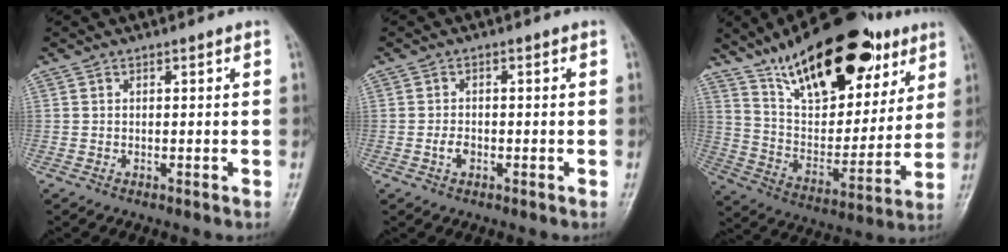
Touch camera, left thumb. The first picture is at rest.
{"total": 2.2, "force": [-0.7, 1.5, 1.4], "torque": [-0.024, 0.006, -0.015]}
{"total": 28.1, "force": [16.8, 12.8, 18.5], "torque": [-0.248, -0.042, 0.274]}